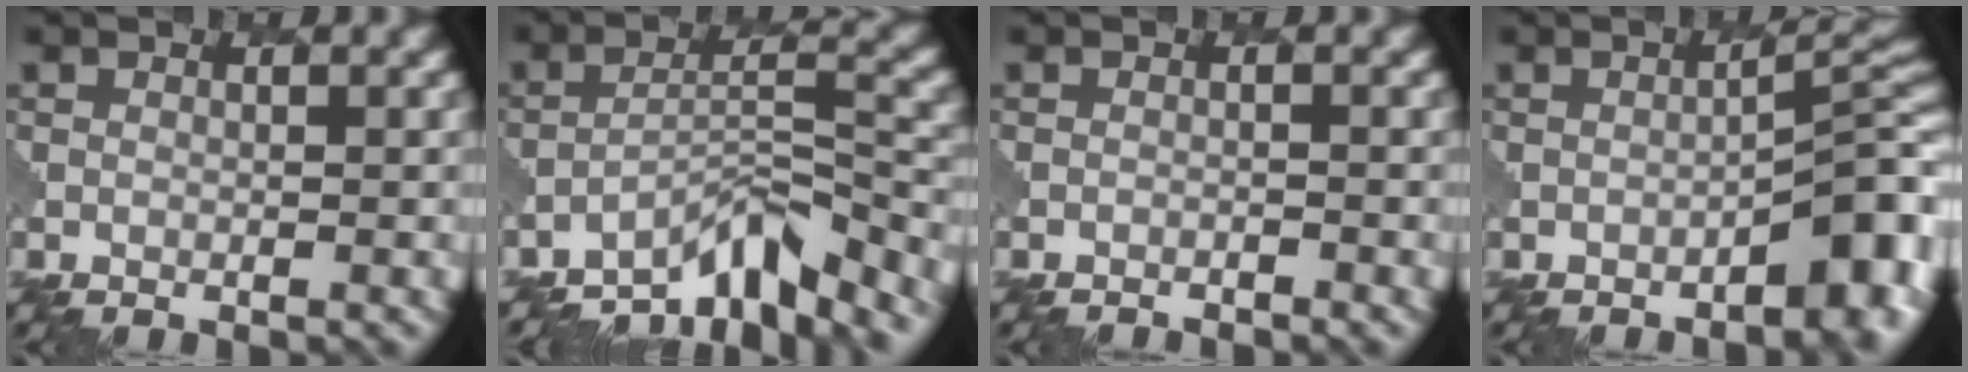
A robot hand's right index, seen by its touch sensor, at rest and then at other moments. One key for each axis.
{"total": 7.5, "fx": -6.2, "fy": 1.4, "fz": 3.9, "tx": -0.055, "ty": 0.006, "tz": -0.115}
{"total": 1.2, "fx": -1.2, "fy": 0.0, "fz": 0.0, "tx": 0.006, "ty": 0.005, "tz": -0.020}
{"total": 5.3, "fx": -2.5, "fy": 1.1, "fz": 4.5, "tx": -0.052, "ty": 0.015, "tz": -0.032}